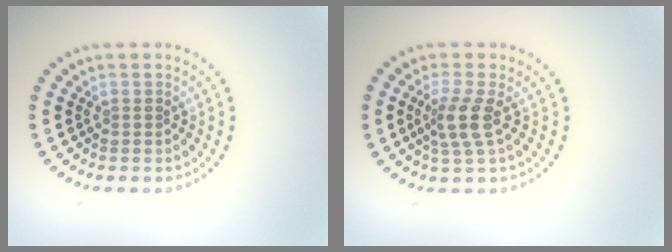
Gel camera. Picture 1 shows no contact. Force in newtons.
{"total": 2.7, "press": 2.2, "slide": 1.7}